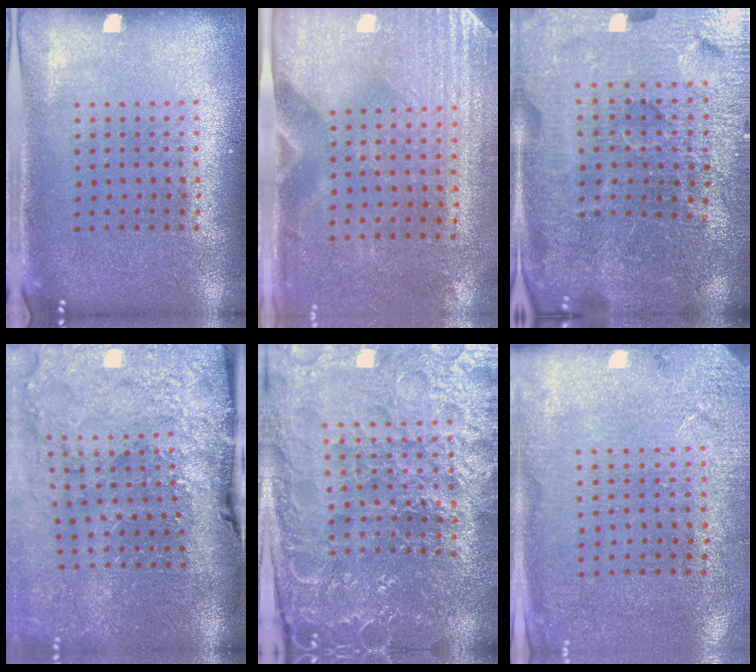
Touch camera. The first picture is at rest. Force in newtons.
{"total": 3.0, "press": 2.6, "slide": 1.6}
{"total": 5.4, "press": 5.0, "slide": 1.9}
{"total": 4.7, "press": 3.6, "slide": 3.0}
{"total": 4.7, "press": 4.5, "slide": 1.2}
{"total": 2.6, "press": 2.3, "slide": 1.2}